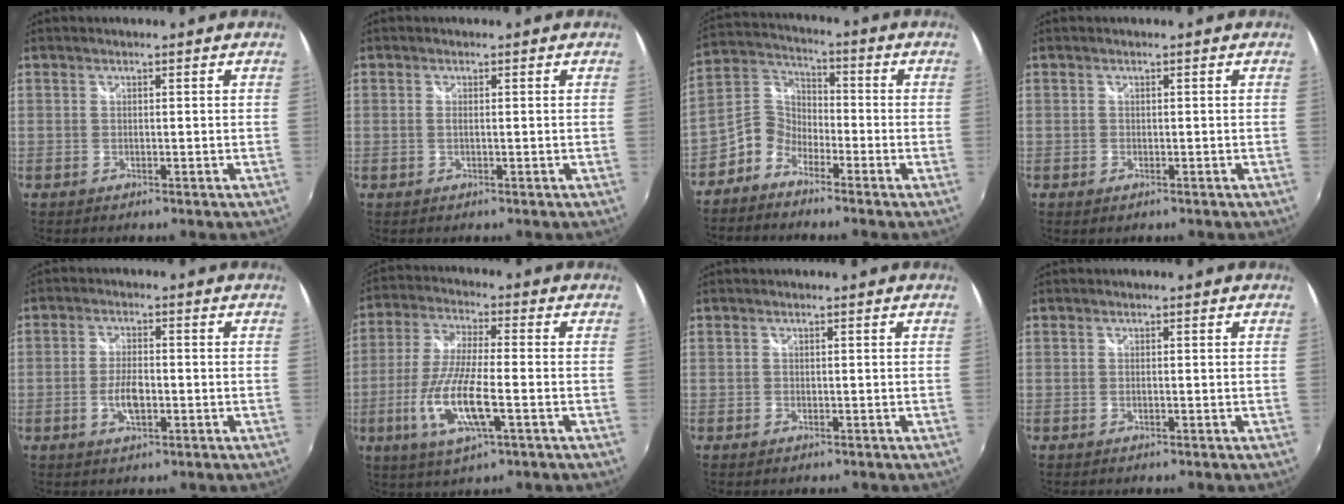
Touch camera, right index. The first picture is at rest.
{"total": 1.0, "force": [-0.1, 0.1, 1.0], "torque": [-0.020, 0.000, -0.004]}
{"total": 6.4, "force": [-4.3, 4.3, 2.0], "torque": [-0.047, 0.027, -0.101]}
{"total": 1.0, "force": [-0.5, 0.7, 0.4], "torque": [-0.008, -0.004, -0.008]}
{"total": 5.1, "force": [-1.5, 2.1, 4.3], "torque": [-0.089, -0.002, -0.027]}
{"total": 13.5, "force": [-4.4, 3.3, 12.4], "torque": [-0.261, -0.015, -0.084]}
{"total": 0.8, "force": [-0.5, 0.6, 0.2], "torque": [-0.006, -0.003, -0.007]}
{"total": 0.6, "force": [-0.2, 0.1, 0.6], "torque": [-0.013, 0.000, -0.006]}